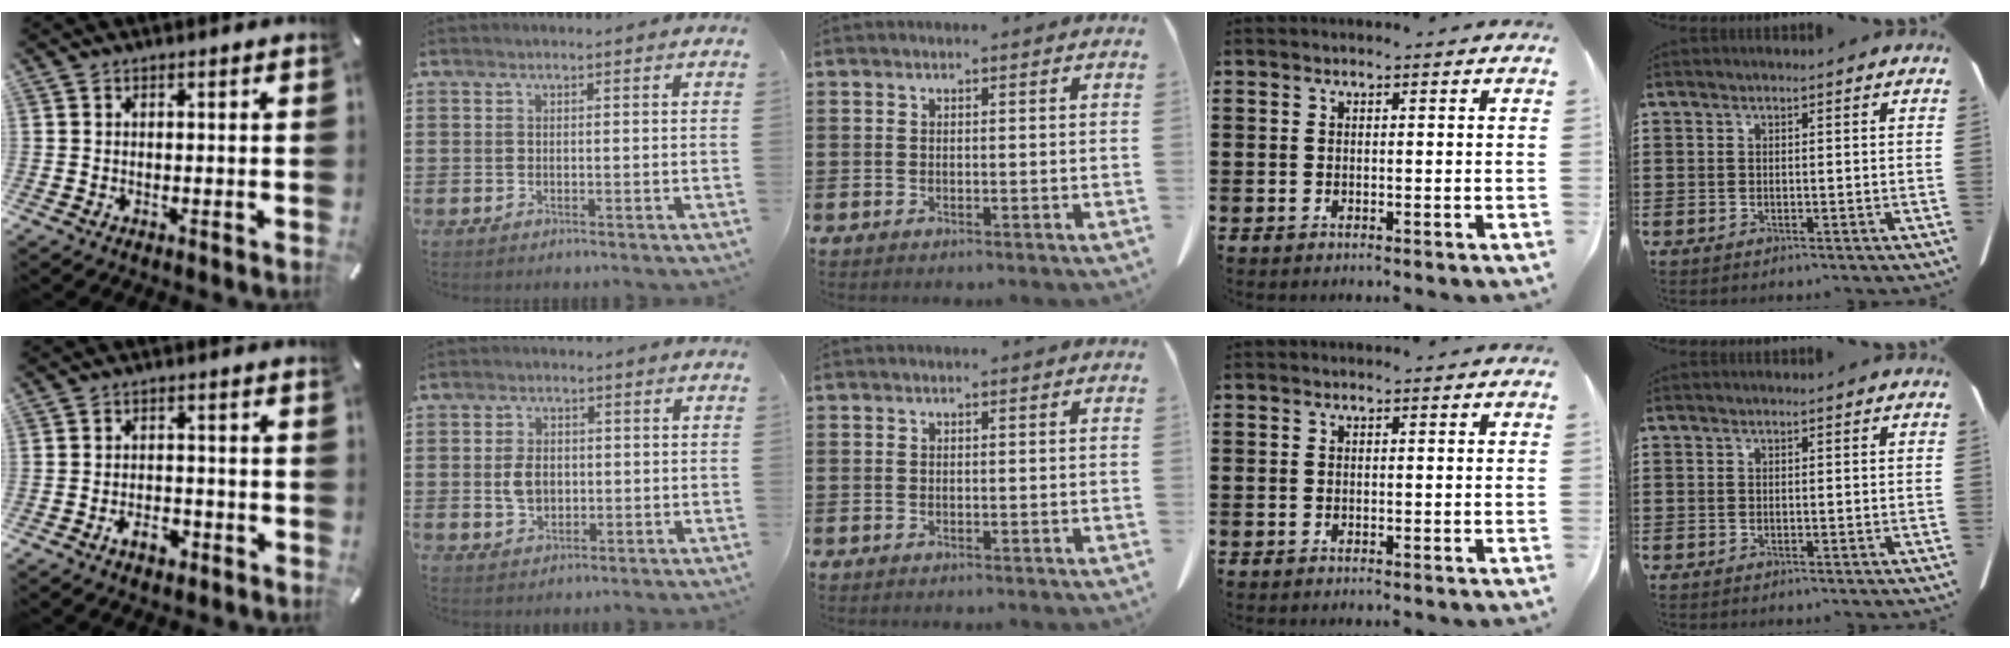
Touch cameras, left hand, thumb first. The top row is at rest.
{"thumb": {"total": 4.9, "force": [-2.9, 2.9, 2.8], "torque": [-0.048, 0.013, -0.051]}, "index": {"total": 4.2, "force": [-0.1, 2.9, 3.1], "torque": [-0.062, 0.003, -0.006]}}